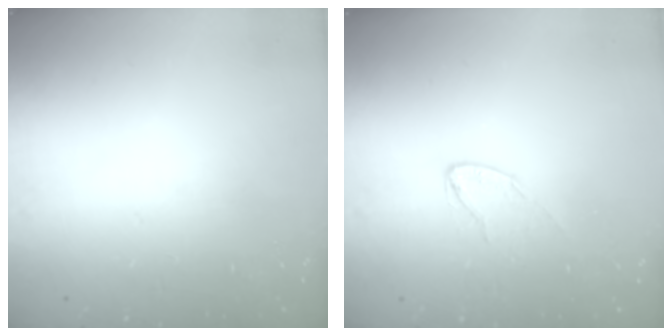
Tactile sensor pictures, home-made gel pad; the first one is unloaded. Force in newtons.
{"total": 6.5, "press": 6.5, "slide": 0.5}